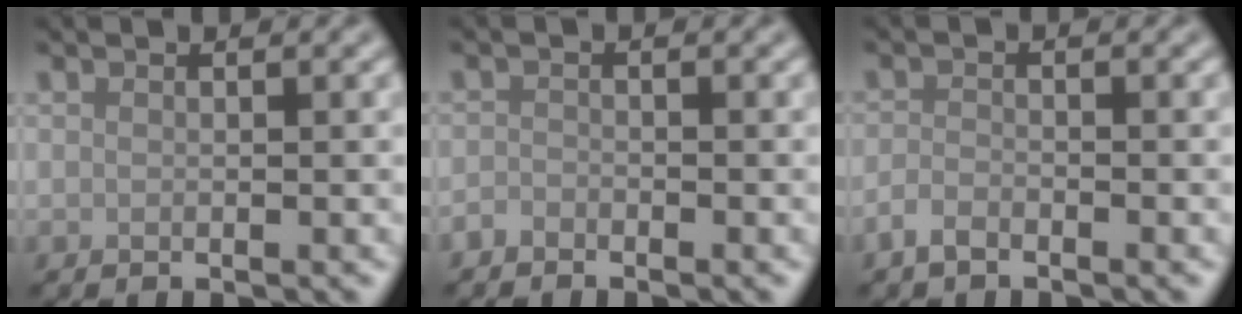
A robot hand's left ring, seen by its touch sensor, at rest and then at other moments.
{"total": 1.0, "force": [-0.9, 0.4, 0.2], "torque": [0.000, -0.001, -0.021]}
{"total": 1.5, "force": [-1.2, 0.6, 0.7], "torque": [-0.015, 0.001, -0.029]}